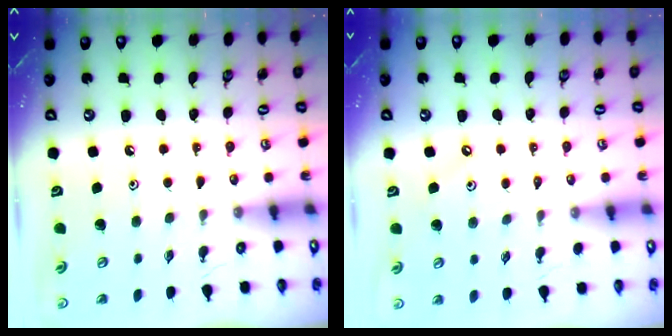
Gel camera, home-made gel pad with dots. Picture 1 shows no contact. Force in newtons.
{"total": 2.6, "press": 2.6, "slide": 0.3}